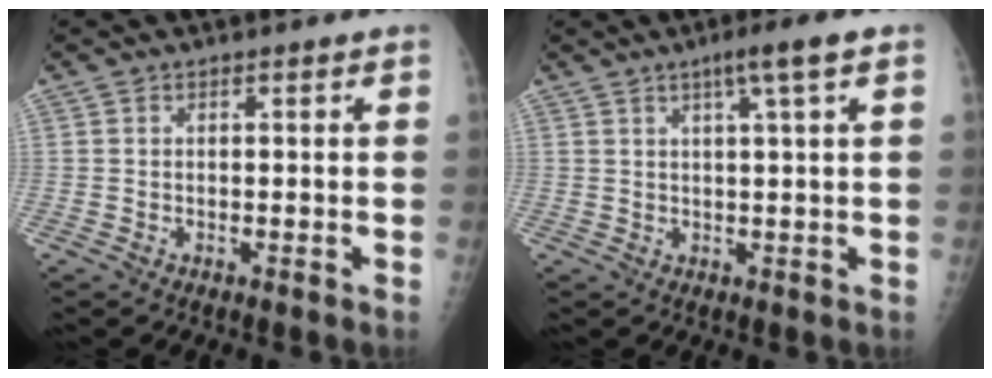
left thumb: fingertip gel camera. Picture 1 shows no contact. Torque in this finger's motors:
{"motor_torque": [0.51, 0.05, 0.60, -0.21, 0.02]}